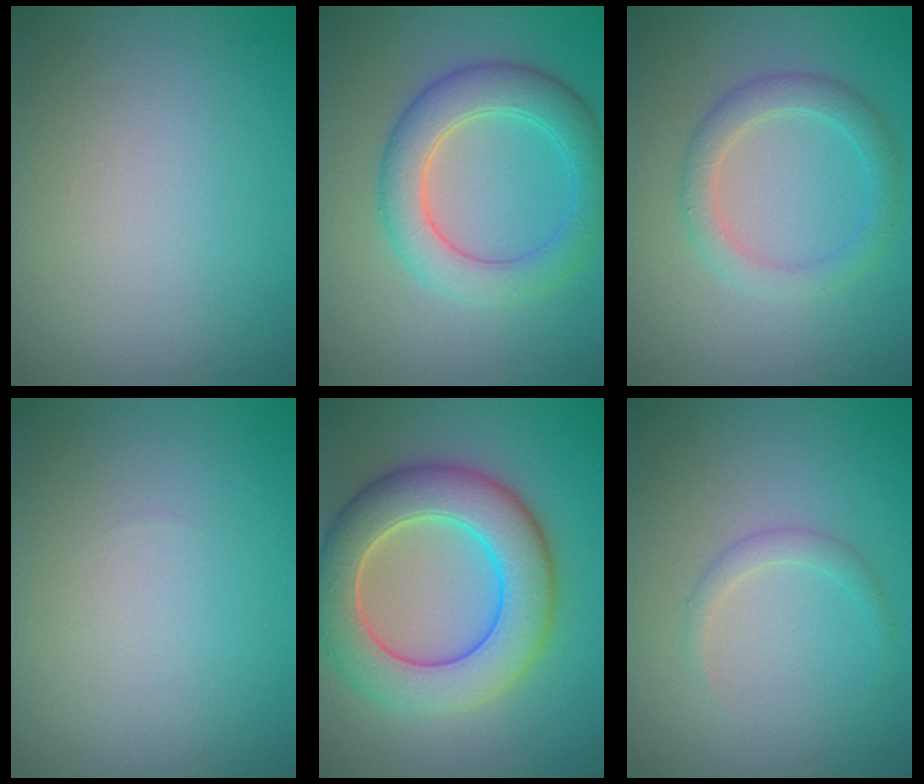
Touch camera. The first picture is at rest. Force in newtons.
{"total": 5.3, "press": 5.3, "slide": 0.2}
{"total": 2.8, "press": 2.8, "slide": 0.1}
{"total": 0.0}
{"total": 8.8, "press": 8.8, "slide": 0.2}
{"total": 1.2, "press": 1.2, "slide": 0.0}